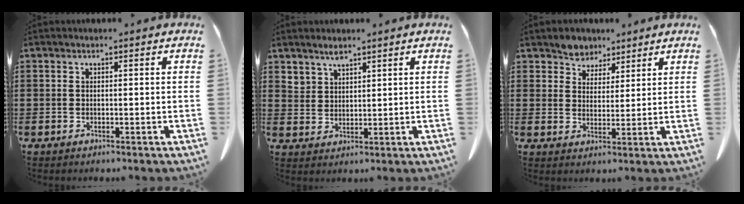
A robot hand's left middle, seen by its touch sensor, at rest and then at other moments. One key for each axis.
{"total": 2.3, "fx": 2.1, "fy": 0.7, "fz": 0.4, "tx": -0.012, "ty": -0.001, "tz": 0.042}
{"total": 4.1, "fx": 3.5, "fy": 2.0, "fz": -0.2, "tx": -0.016, "ty": -0.005, "tz": 0.066}